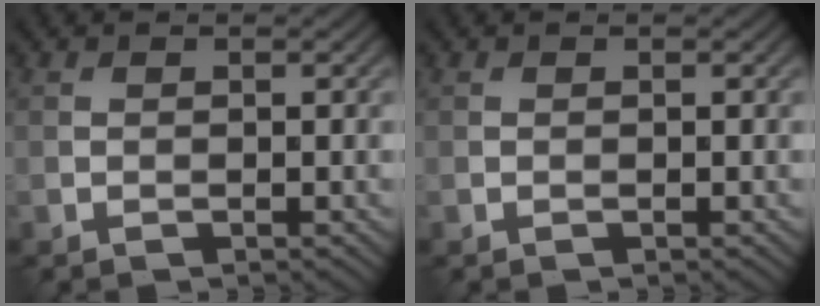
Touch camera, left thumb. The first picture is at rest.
{"total": 0.0}